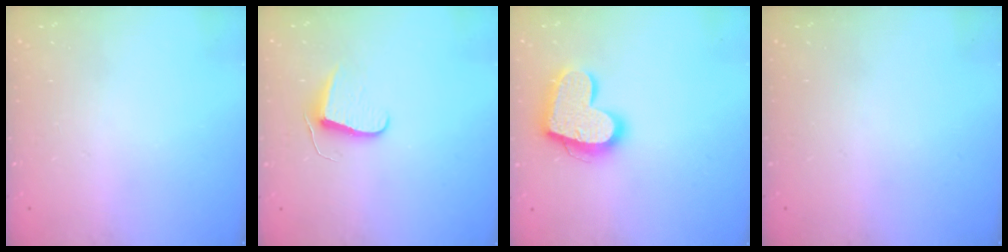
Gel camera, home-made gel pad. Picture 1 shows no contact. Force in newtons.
{"total": 7.5, "press": 7.4, "slide": 0.6}
{"total": 18.3, "press": 18.2, "slide": 1.4}
{"total": 0.0}